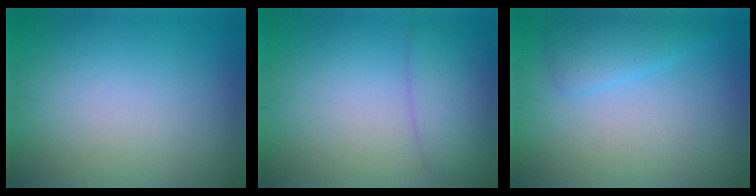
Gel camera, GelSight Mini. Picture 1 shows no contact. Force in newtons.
{"total": 2.7, "press": 2.7, "slide": 0.2}
{"total": 2.4, "press": 2.4, "slide": 0.2}